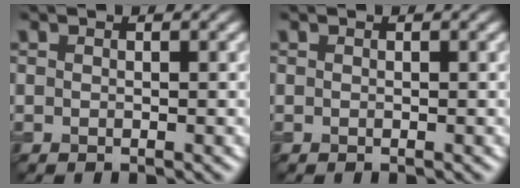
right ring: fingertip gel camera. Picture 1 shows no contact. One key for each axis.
{"total": 0.0}